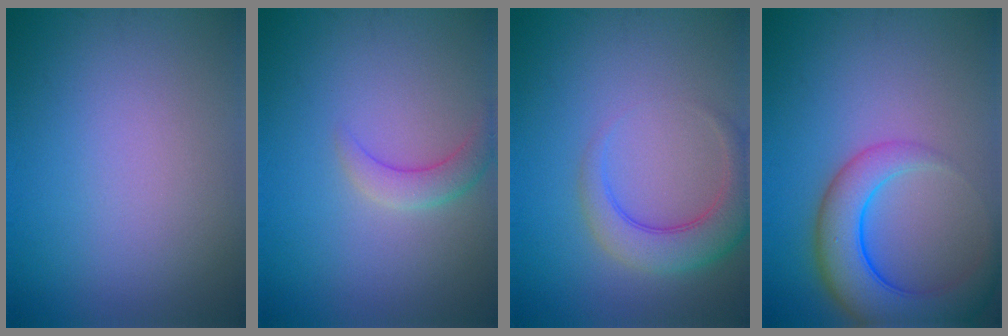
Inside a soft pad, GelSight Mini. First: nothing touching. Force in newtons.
{"total": 2.3, "press": 2.2, "slide": 0.1}
{"total": 4.4, "press": 4.4, "slide": 0.4}
{"total": 6.8, "press": 6.8, "slide": 0.4}